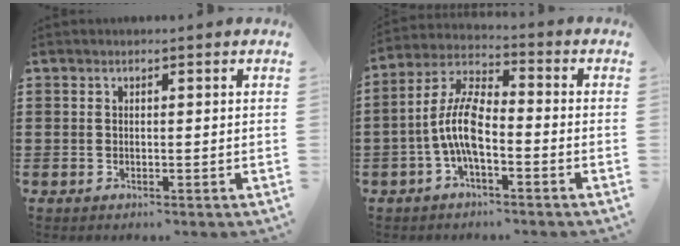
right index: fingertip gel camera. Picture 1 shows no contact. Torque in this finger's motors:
{"motor_torque": [2.14, 0.00, 0.93, 0.21]}